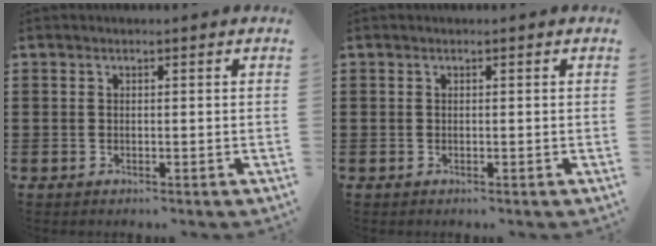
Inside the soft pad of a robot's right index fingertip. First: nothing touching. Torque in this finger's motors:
{"motor_torque": [0.02, 0.01, 0.00, 0.00]}